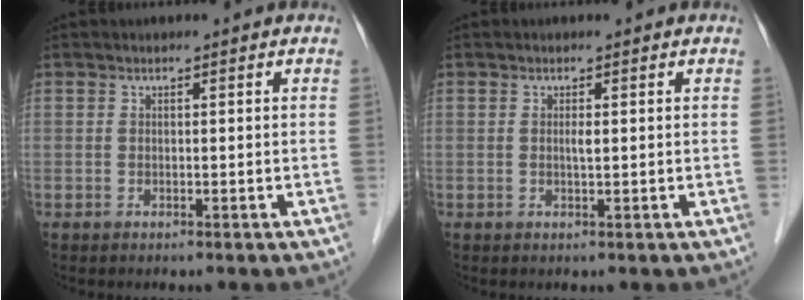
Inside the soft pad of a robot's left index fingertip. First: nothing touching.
{"total": 0.8, "force": [0.1, 0.0, 0.8], "torque": [-0.018, -0.001, 0.000]}